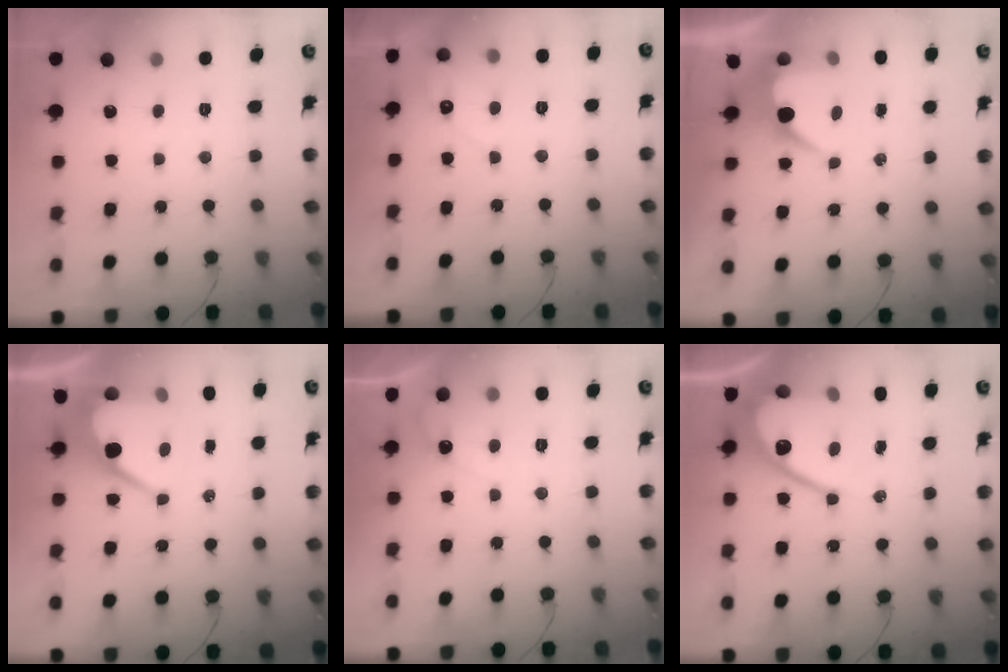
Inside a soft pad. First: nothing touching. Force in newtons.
{"total": 3.4, "press": 3.4, "slide": 0.1}
{"total": 6.3, "press": 6.3, "slide": 0.3}
{"total": 10.7, "press": 10.7, "slide": 0.8}
{"total": 3.4, "press": 3.4, "slide": 0.2}
{"total": 14.0, "press": 14.0, "slide": 0.9}